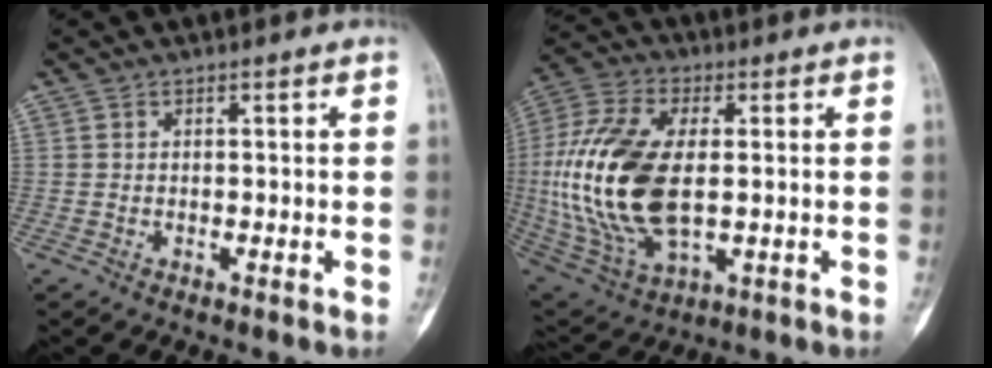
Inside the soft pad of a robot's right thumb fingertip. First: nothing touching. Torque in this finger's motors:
{"motor_torque": [2.67, 2.34, 1.47, -1.30, 0.55]}